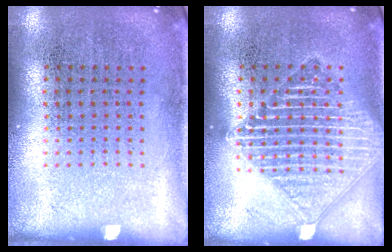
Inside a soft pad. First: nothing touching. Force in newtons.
{"total": 3.3, "press": 3.2, "slide": 0.5}